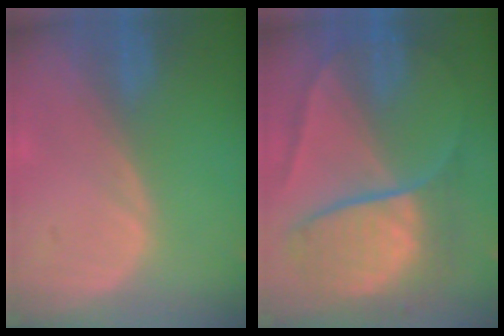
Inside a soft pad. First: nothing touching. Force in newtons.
{"total": 10.2, "press": 10.1, "slide": 1.1}